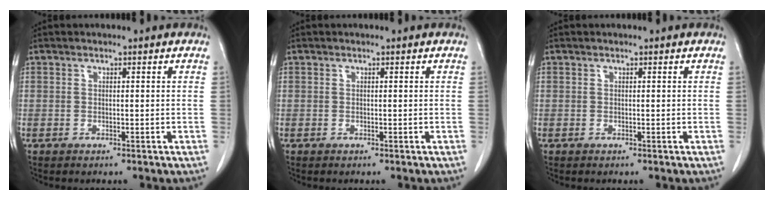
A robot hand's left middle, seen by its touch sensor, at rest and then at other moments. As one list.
[{"total": 0.0}, {"total": 0.0}]